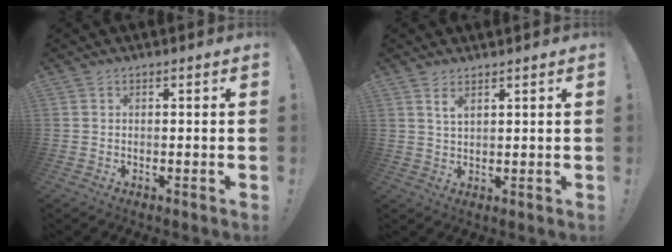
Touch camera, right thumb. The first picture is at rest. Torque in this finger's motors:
{"motor_torque": [-0.14, 0.16, -0.20, 0.24, 0.08]}